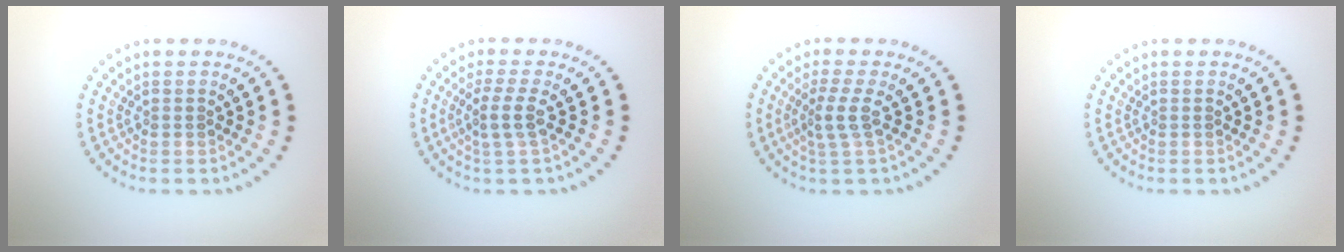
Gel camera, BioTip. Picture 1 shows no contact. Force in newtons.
{"total": 2.3, "press": 1.7, "slide": 1.5}
{"total": 2.2, "press": 1.6, "slide": 1.6}
{"total": 0.0}